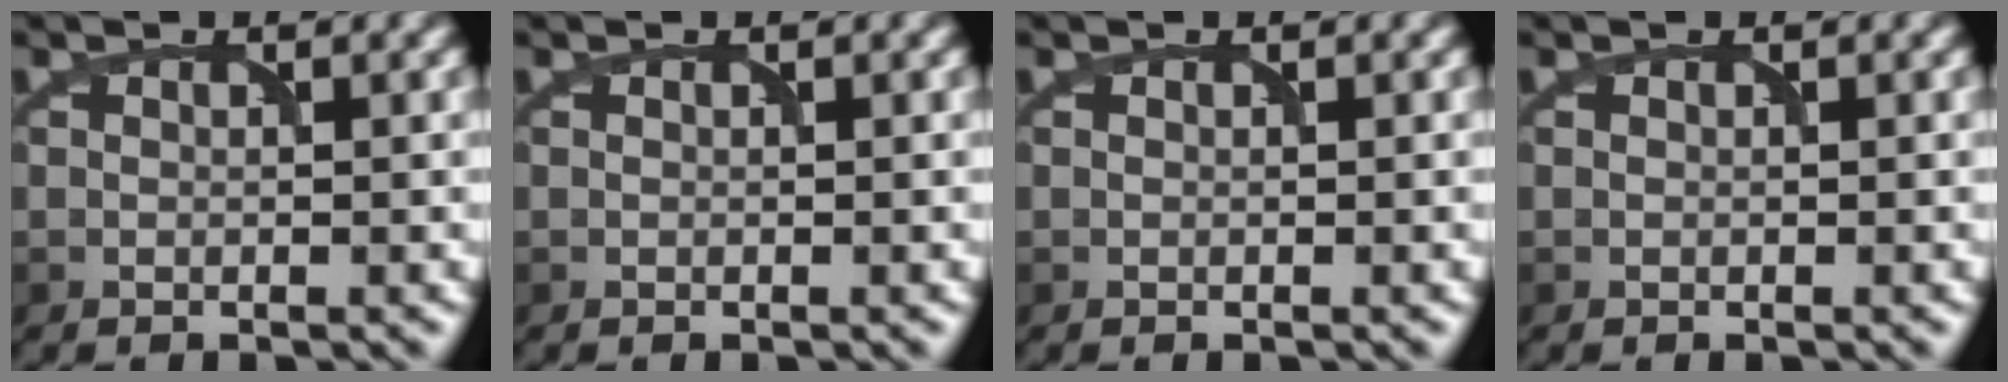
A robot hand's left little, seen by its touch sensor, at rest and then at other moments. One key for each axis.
{"total": 0.0}
{"total": 0.0}
{"total": 0.0}